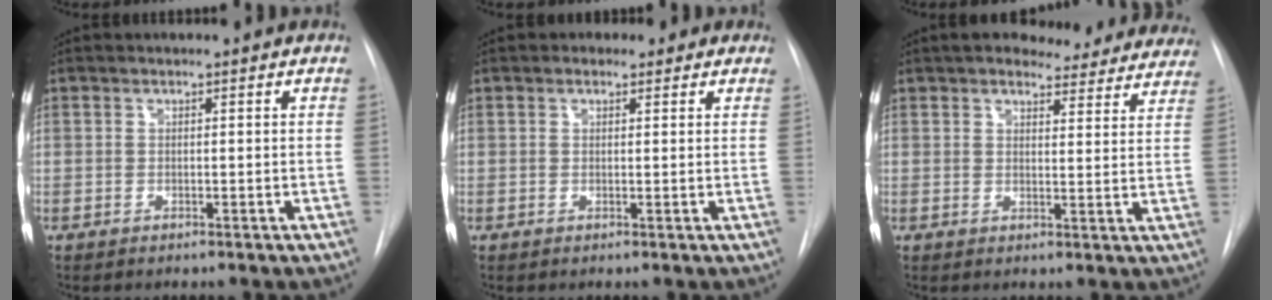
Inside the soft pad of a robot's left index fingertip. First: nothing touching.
{"total": 1.8, "force": [1.0, 1.4, 0.5], "torque": [-0.006, 0.007, 0.009]}
{"total": 16.9, "force": [15.1, 5.3, 5.6], "torque": [-0.060, -0.002, 0.167]}